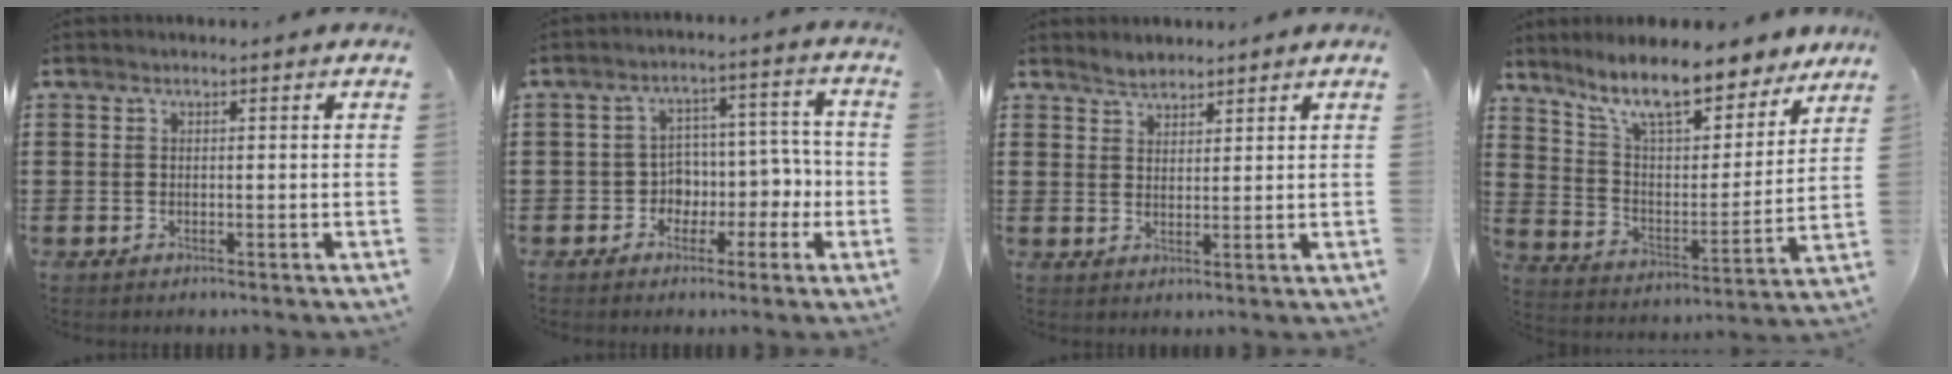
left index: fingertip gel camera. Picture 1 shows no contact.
{"total": 4.9, "force": [-1.1, 4.7, 0.8], "torque": [-0.032, -0.006, -0.023]}
{"total": 2.4, "force": [2.3, 0.8, 0.1], "torque": [-0.008, 0.003, 0.045]}
{"total": 11.4, "force": [9.4, 2.2, 5.9], "torque": [-0.133, -0.052, 0.162]}